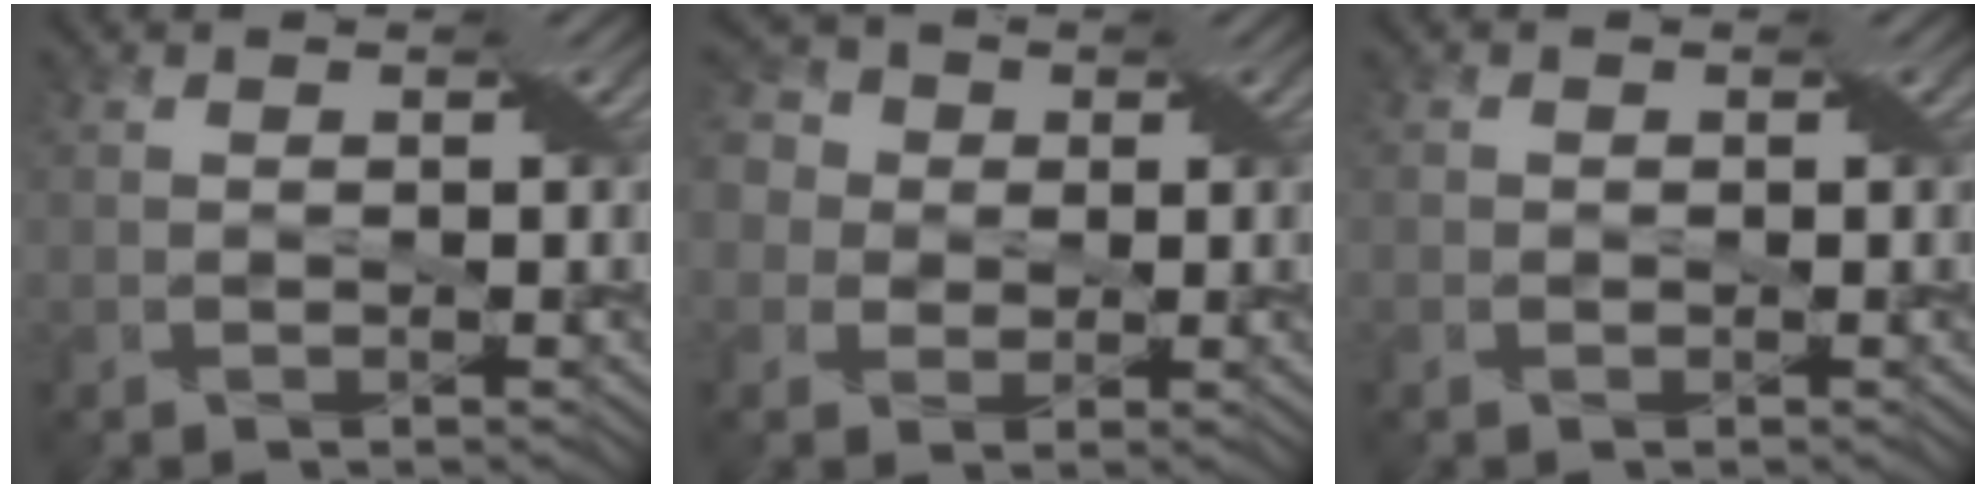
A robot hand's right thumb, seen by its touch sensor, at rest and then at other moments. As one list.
[{"total": 7.1, "force": [1.7, 6.1, 3.2], "torque": [-0.099, 0.032, 0.004]}, {"total": 0.7, "force": [-0.2, 0.7, 0.1], "torque": [-0.004, -0.003, -0.005]}]